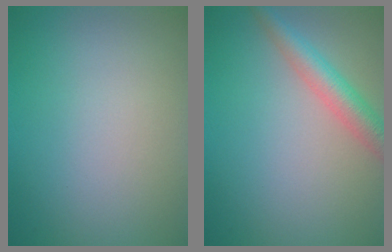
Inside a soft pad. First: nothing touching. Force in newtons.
{"total": 3.7, "press": 3.7, "slide": 0.1}